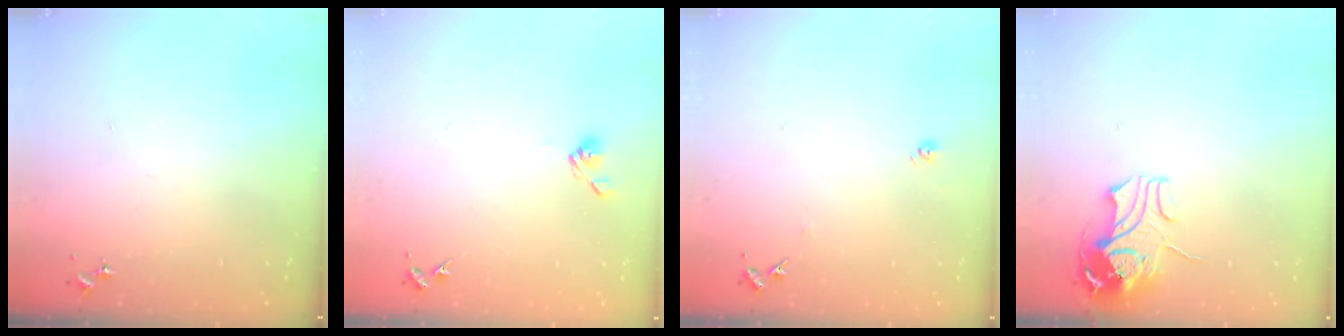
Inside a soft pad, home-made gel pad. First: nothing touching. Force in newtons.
{"total": 5.2, "press": 4.8, "slide": 2.1}
{"total": 5.9, "press": 5.9, "slide": 0.5}
{"total": 10.9, "press": 10.9, "slide": 1.1}